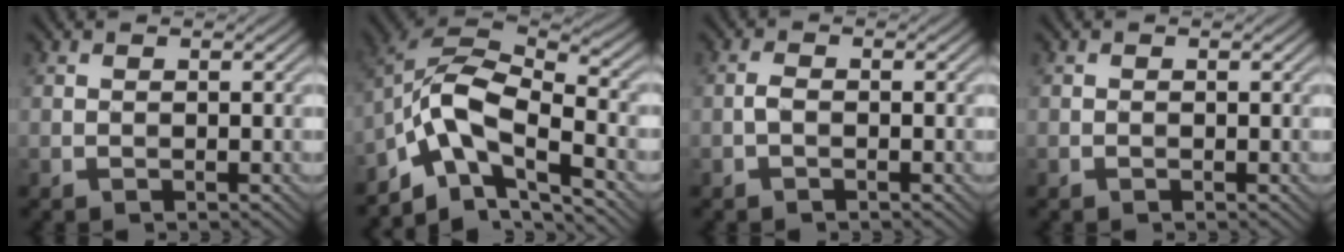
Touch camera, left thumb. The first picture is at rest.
{"total": 11.4, "force": [-5.8, 5.3, 8.2], "torque": [-0.156, -0.006, -0.122]}
{"total": 1.1, "force": [-0.5, 0.5, 0.8], "torque": [-0.018, 0.003, -0.013]}
{"total": 0.0}